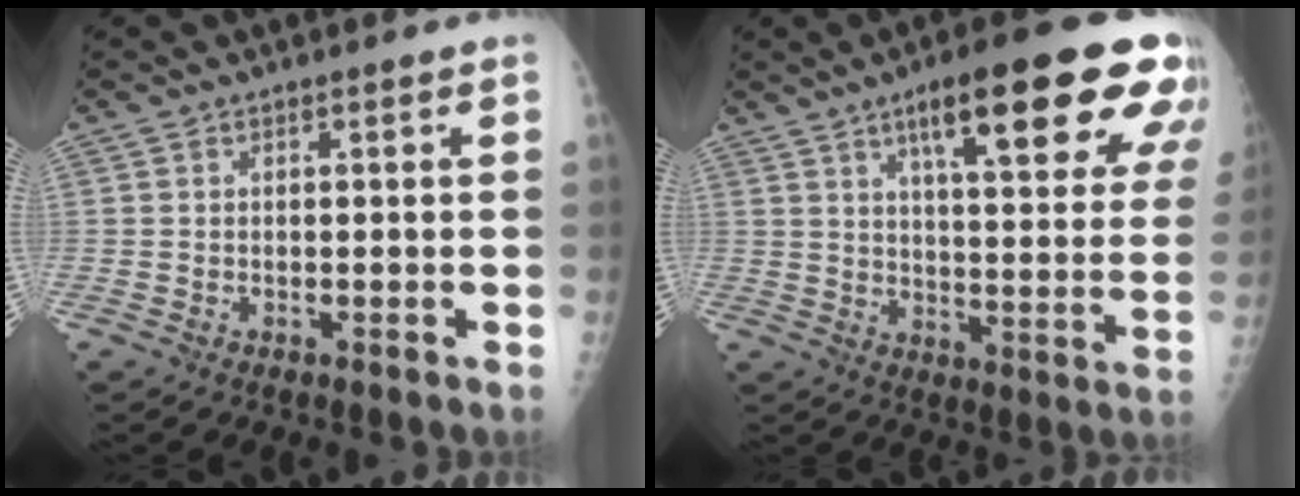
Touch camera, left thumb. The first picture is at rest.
{"total": 23.2, "force": [12.5, 5.6, 18.7], "torque": [-0.232, -0.031, 0.175]}